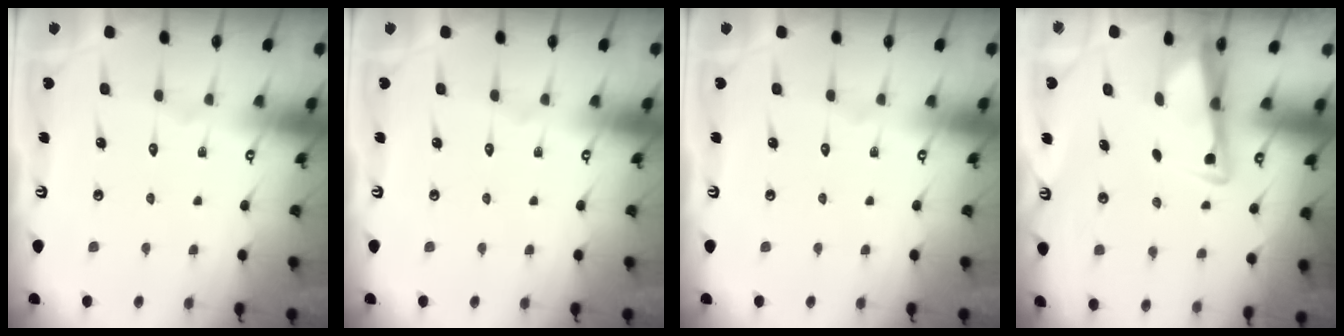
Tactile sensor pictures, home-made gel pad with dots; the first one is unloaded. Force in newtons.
{"total": 0.0}
{"total": 0.0}
{"total": 3.4, "press": 3.4, "slide": 0.4}